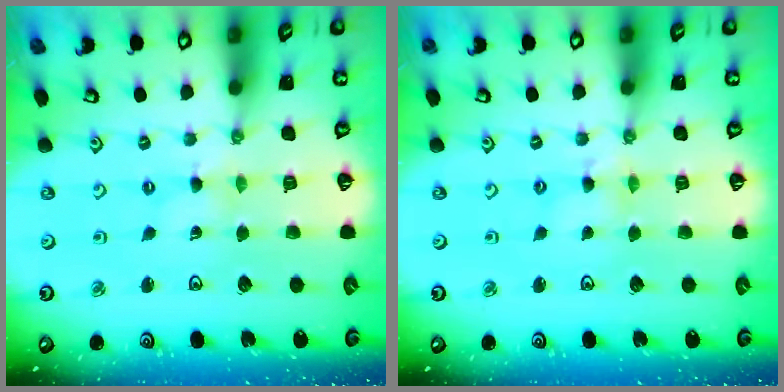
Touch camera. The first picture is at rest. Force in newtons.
{"total": 2.8, "press": 2.8, "slide": 0.3}